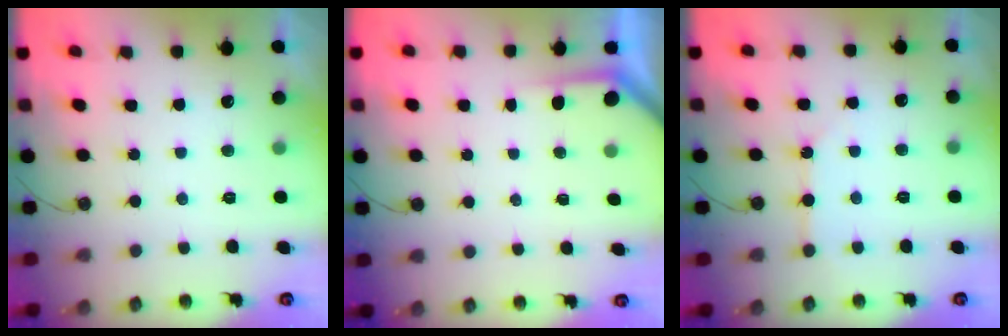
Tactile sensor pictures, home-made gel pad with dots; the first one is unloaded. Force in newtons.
{"total": 1.8, "press": 1.8, "slide": 0.3}
{"total": 2.2, "press": 2.2, "slide": 0.3}